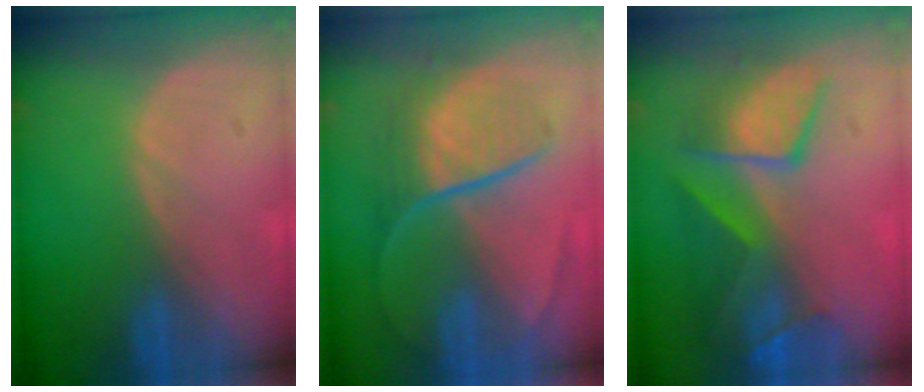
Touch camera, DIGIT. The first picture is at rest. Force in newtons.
{"total": 9.0, "press": 7.5, "slide": 5.0}
{"total": 9.8, "press": 8.5, "slide": 4.8}